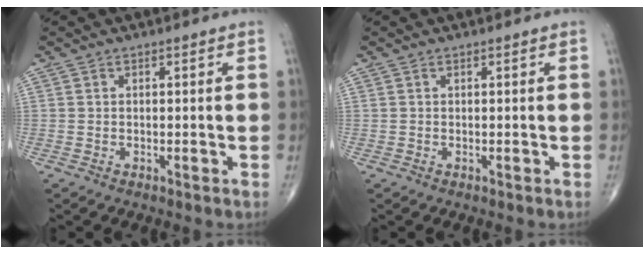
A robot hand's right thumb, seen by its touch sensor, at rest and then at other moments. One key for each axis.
{"total": 0.0}